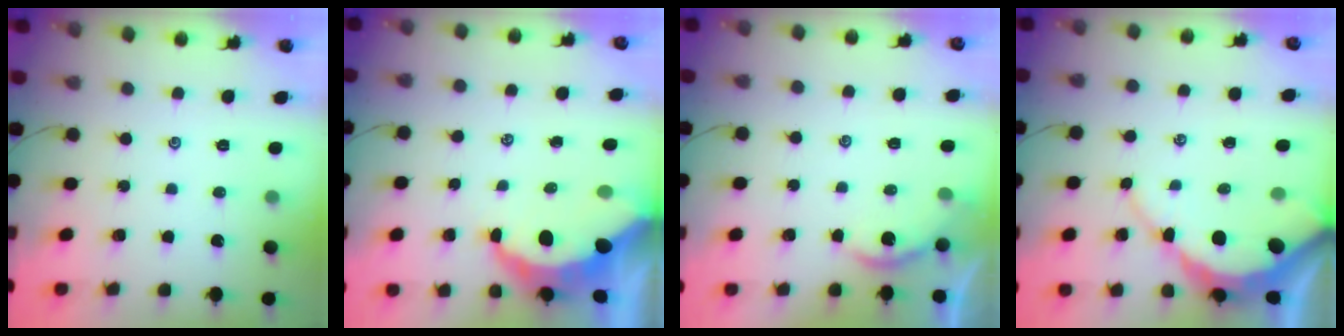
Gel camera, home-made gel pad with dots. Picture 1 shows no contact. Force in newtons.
{"total": 8.7, "press": 8.6, "slide": 0.8}
{"total": 2.3, "press": 2.3, "slide": 0.3}
{"total": 8.2, "press": 8.1, "slide": 0.9}